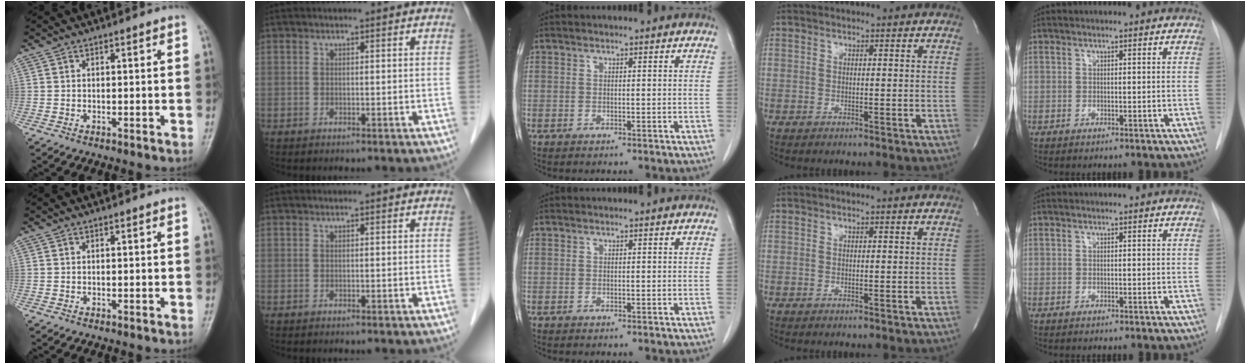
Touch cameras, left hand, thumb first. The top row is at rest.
{}